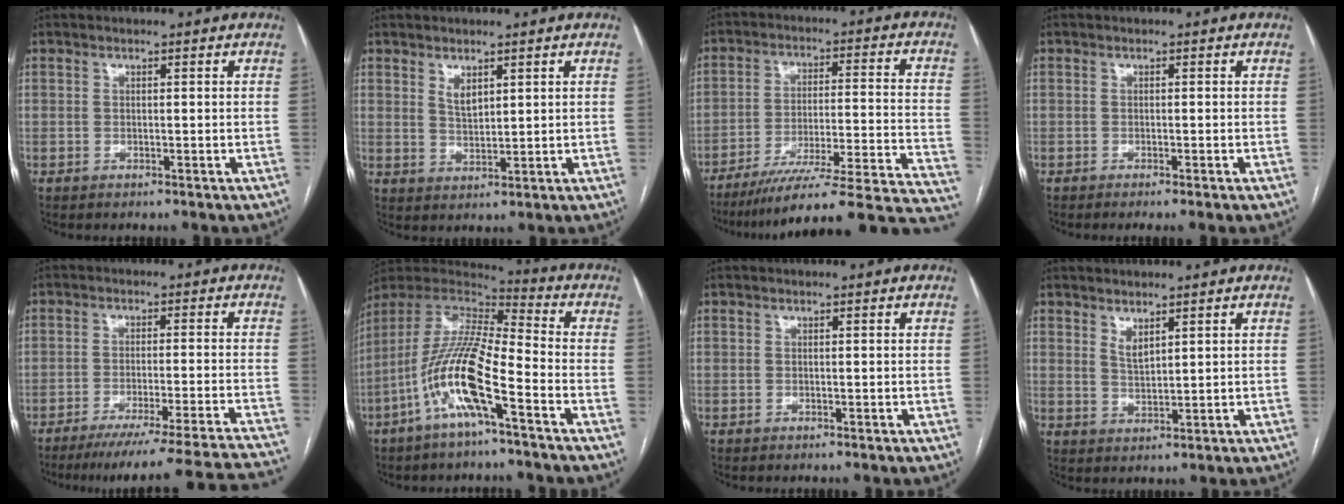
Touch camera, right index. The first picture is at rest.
{"total": 2.7, "force": [1.6, 1.2, 1.8], "torque": [-0.036, -0.004, 0.039]}
{"total": 26.3, "force": [-22.6, 0.9, 13.5], "torque": [-0.108, -0.002, -0.313]}
{"total": 1.7, "force": [-1.2, -0.4, 1.1], "torque": [-0.014, -0.001, -0.017]}
{"total": 23.3, "force": [-21.4, -2.2, 8.8], "torque": [-0.061, -0.042, -0.281]}
{"total": 15.2, "force": [-6.6, 2.7, 13.4], "torque": [-0.278, 0.000, -0.125]}
{"total": 0.0}
{"total": 2.4, "force": [1.8, 0.7, 1.5], "torque": [-0.031, -0.011, 0.041]}